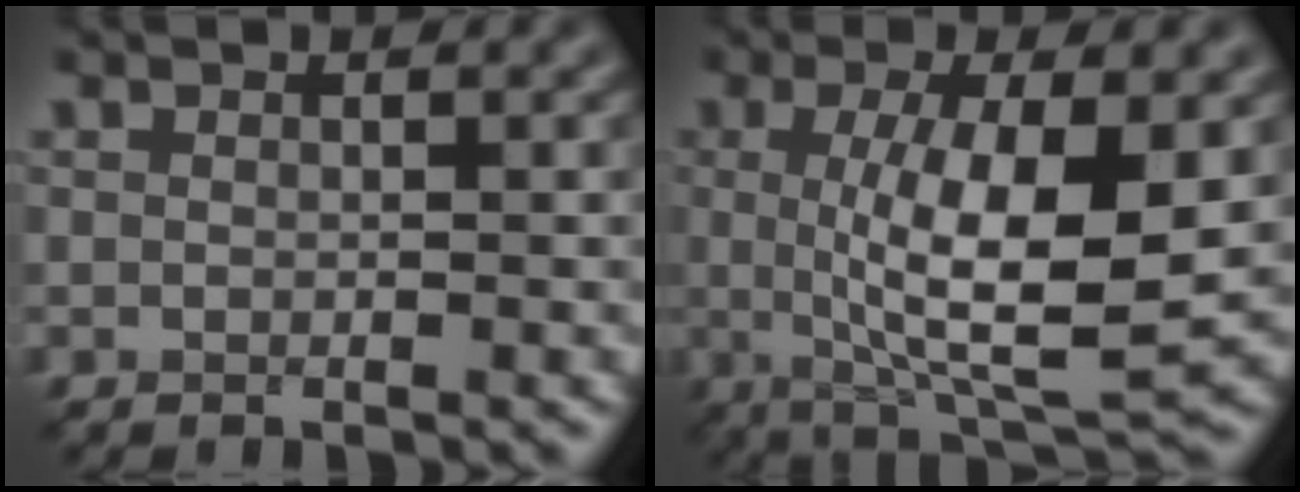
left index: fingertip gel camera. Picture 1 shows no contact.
{"total": 9.0, "force": [0.1, 2.5, 8.6], "torque": [-0.139, -0.015, 0.009]}